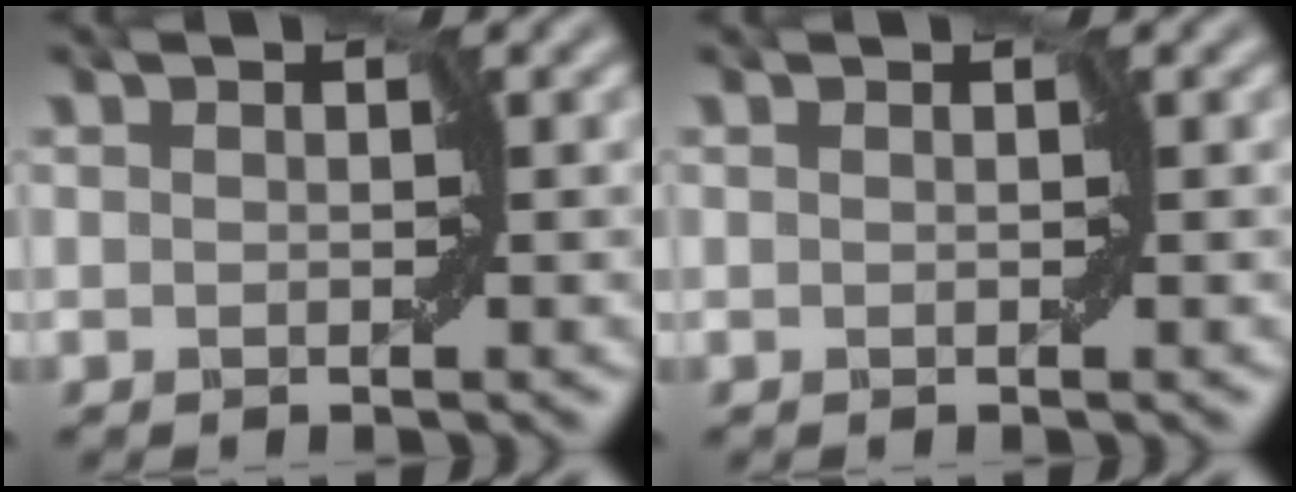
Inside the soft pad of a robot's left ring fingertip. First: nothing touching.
{"total": 0.0}